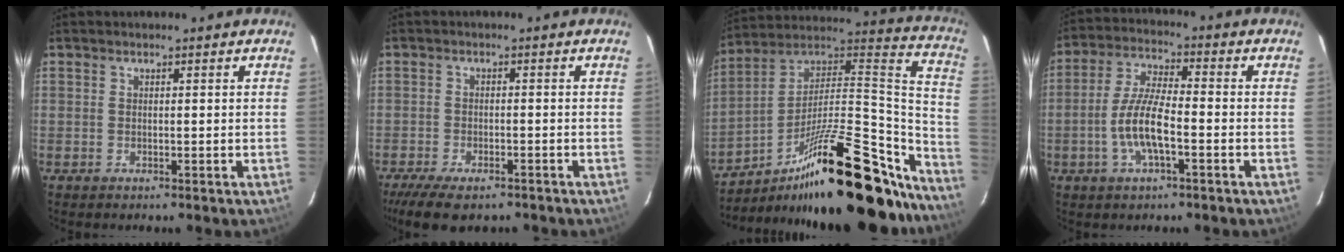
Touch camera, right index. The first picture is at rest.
{"total": 10.0, "force": [-7.7, 3.4, 5.4], "torque": [-0.127, -0.027, -0.126]}
{"total": 35.4, "force": [-24.0, 10.9, 23.6], "torque": [-0.317, 0.031, -0.365]}
{"total": 9.1, "force": [-3.0, 2.4, 8.3], "torque": [-0.172, 0.003, -0.058]}